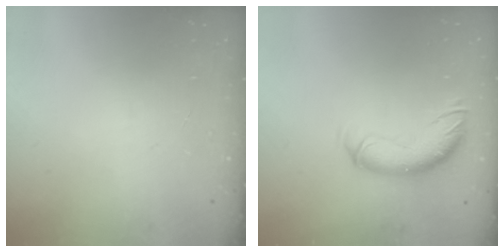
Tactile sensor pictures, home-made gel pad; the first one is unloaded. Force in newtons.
{"total": 10.7, "press": 10.6, "slide": 1.0}